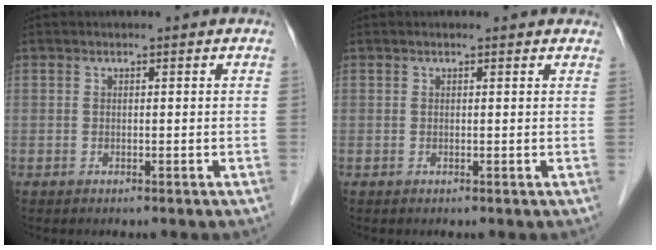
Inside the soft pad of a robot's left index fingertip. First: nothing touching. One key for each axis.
{"total": 1.9, "fx": 1.7, "fy": 0.6, "fz": 0.7, "tx": -0.013, "ty": 0.012, "tz": 0.012}